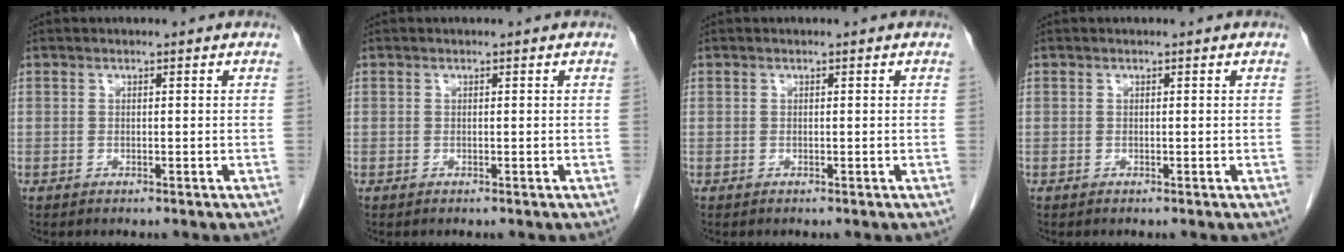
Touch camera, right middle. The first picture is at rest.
{"total": 0.0}
{"total": 0.0}
{"total": 0.0}